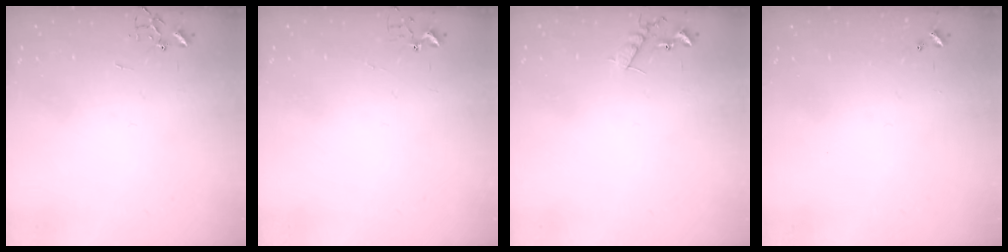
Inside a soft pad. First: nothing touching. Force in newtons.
{"total": 2.9, "press": 2.9, "slide": 0.3}
{"total": 7.6, "press": 7.6, "slide": 0.4}
{"total": 0.0}